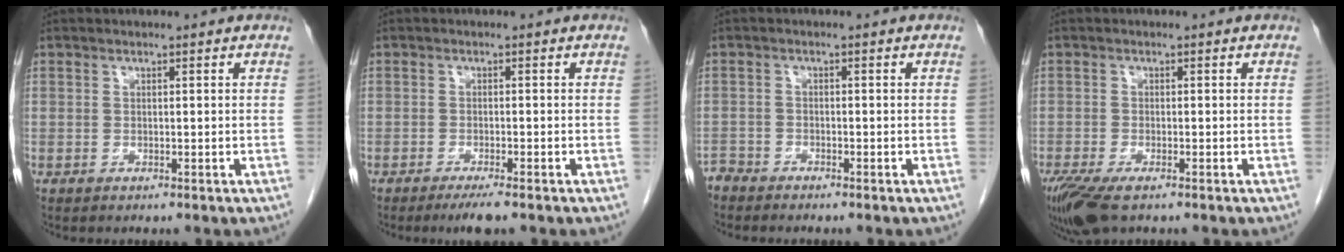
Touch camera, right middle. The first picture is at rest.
{"total": 3.0, "force": [-2.2, 0.2, 2.1], "torque": [-0.033, -0.006, -0.036]}
{"total": 2.1, "force": [-2.0, 0.3, -0.4], "torque": [0.009, -0.006, -0.041]}
{"total": 6.6, "force": [-4.4, 1.9, 4.5], "torque": [-0.086, -0.019, -0.079]}